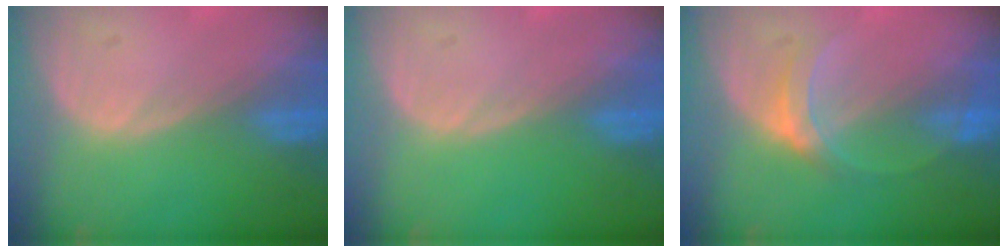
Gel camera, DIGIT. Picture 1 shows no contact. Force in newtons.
{"total": 0.0}
{"total": 4.5, "press": 4.1, "slide": 1.8}